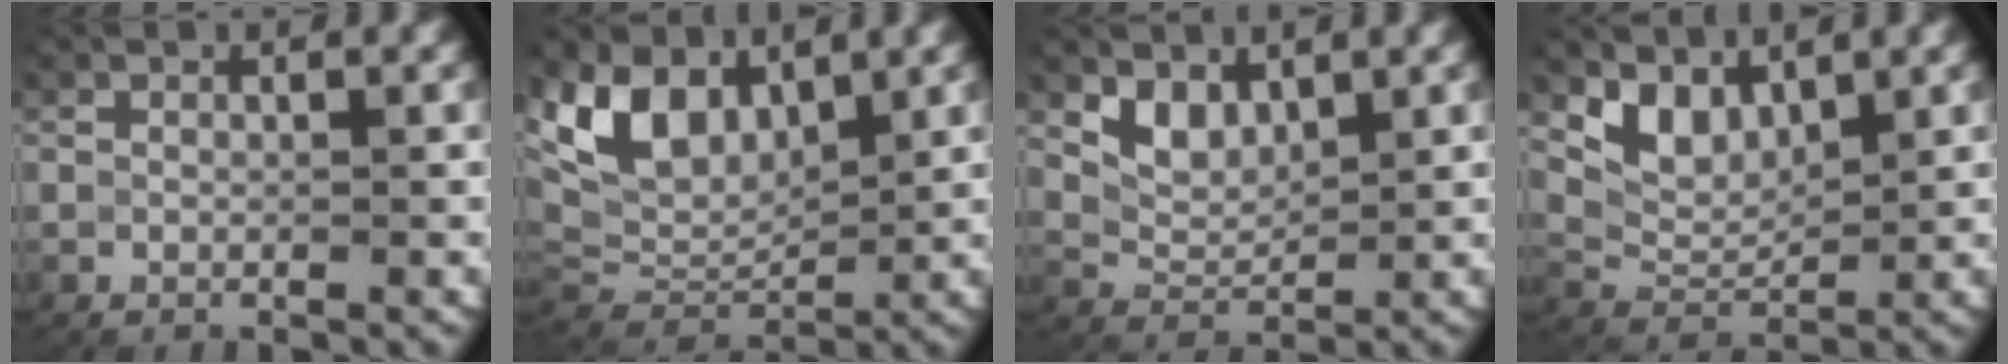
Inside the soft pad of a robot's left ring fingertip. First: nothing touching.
{"total": 9.6, "force": [3.2, 6.8, 5.9], "torque": [-0.136, -0.013, 0.062]}
{"total": 3.1, "force": [1.8, 2.0, 1.5], "torque": [-0.046, -0.013, 0.039]}
{"total": 5.4, "force": [2.5, 3.8, 3.0], "torque": [-0.073, -0.008, 0.050]}